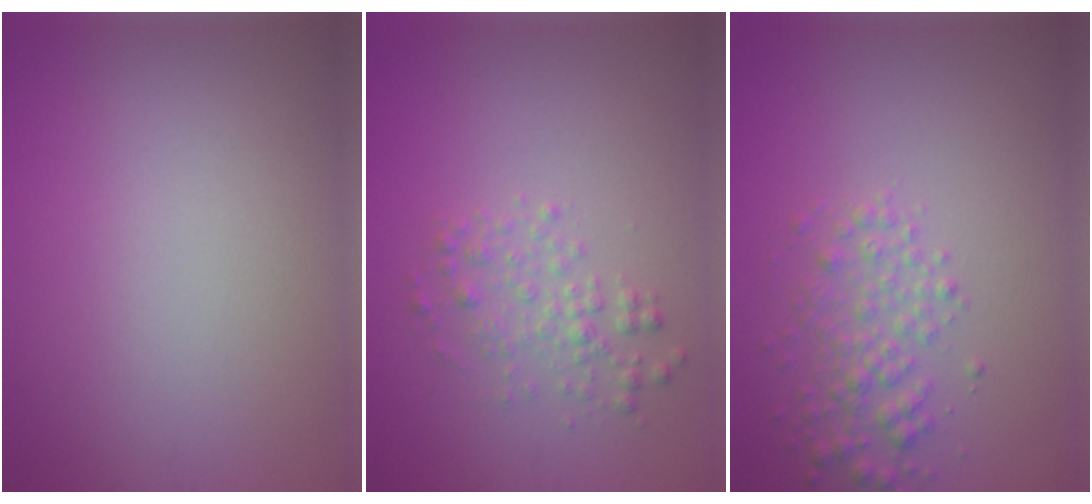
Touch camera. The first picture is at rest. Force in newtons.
{"total": 2.0, "press": 2.0, "slide": 0.0}
{"total": 2.6, "press": 2.6, "slide": 0.0}